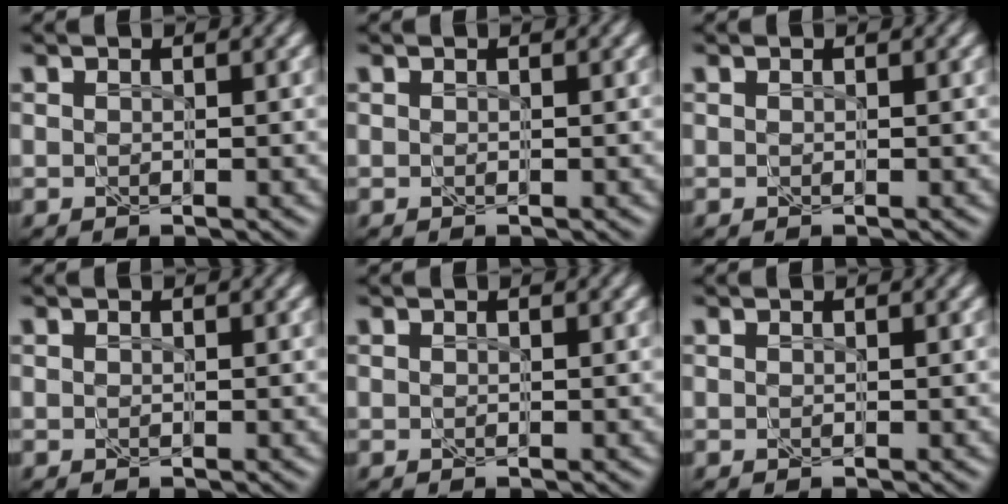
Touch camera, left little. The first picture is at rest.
{"total": 0.0}
{"total": 0.0}
{"total": 0.0}
{"total": 0.0}
{"total": 0.0}